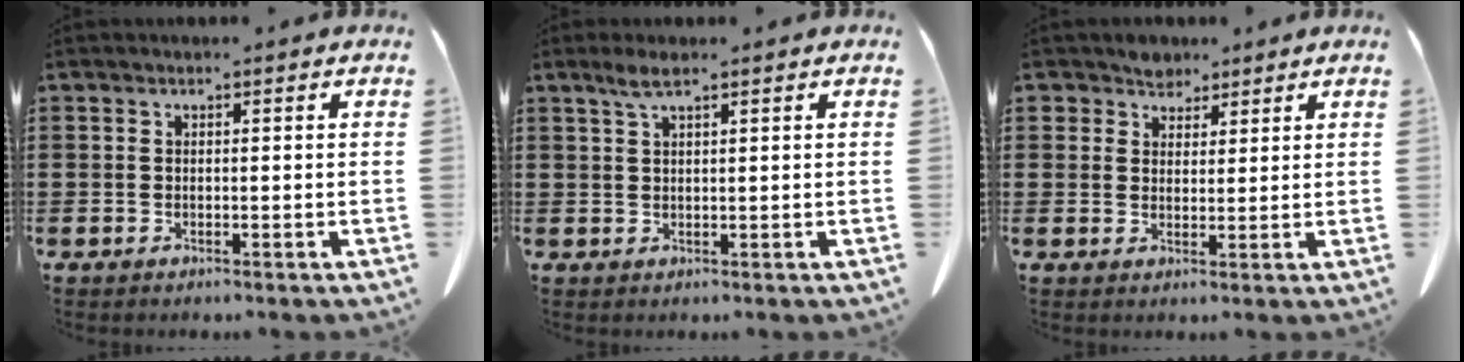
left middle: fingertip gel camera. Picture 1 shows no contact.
{"total": 2.5, "force": [1.6, 0.4, 1.9], "torque": [-0.039, 0.003, 0.028]}
{"total": 3.3, "force": [2.7, 2.0, 0.1], "torque": [-0.016, 0.007, 0.050]}